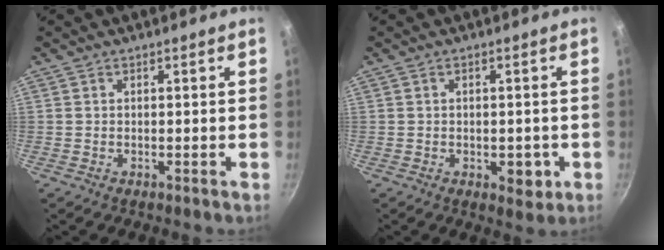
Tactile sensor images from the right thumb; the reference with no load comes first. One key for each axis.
{"total": 4.2, "fx": -1.1, "fy": 2.3, "fz": 3.3, "tx": -0.026, "ty": 0.004, "tz": -0.010}